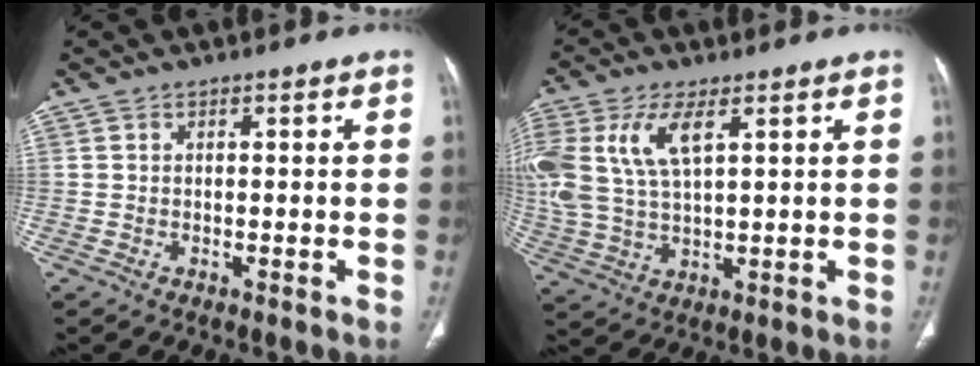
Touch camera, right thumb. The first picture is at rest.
{"total": 13.6, "force": [4.7, 6.4, 11.1], "torque": [-0.264, -0.002, 0.097]}